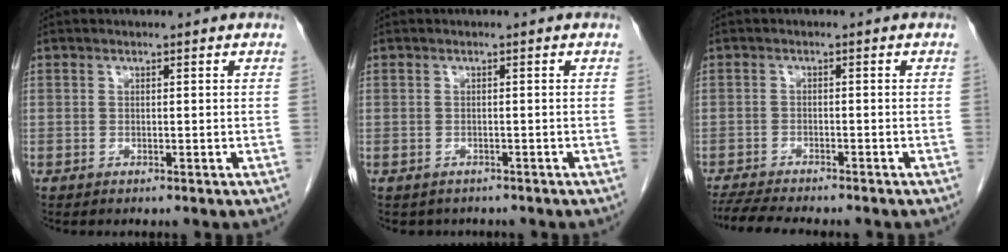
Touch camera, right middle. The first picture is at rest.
{"total": 2.5, "force": [-2.0, 1.4, 0.2], "torque": [-0.006, 0.003, -0.027]}
{"total": 7.8, "force": [-7.0, 0.7, 3.4], "torque": [-0.057, -0.014, -0.112]}